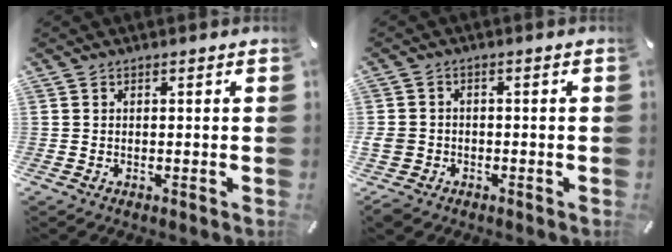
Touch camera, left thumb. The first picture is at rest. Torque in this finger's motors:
{"motor_torque": [1.88, 2.13, 0.50, 0.24, 0.51]}